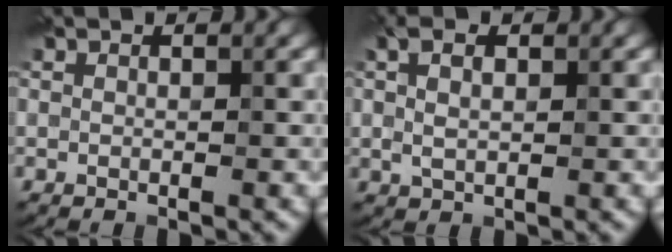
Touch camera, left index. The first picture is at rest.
{"total": 2.9, "force": [0.9, 1.5, 2.3], "torque": [-0.055, 0.001, 0.018]}